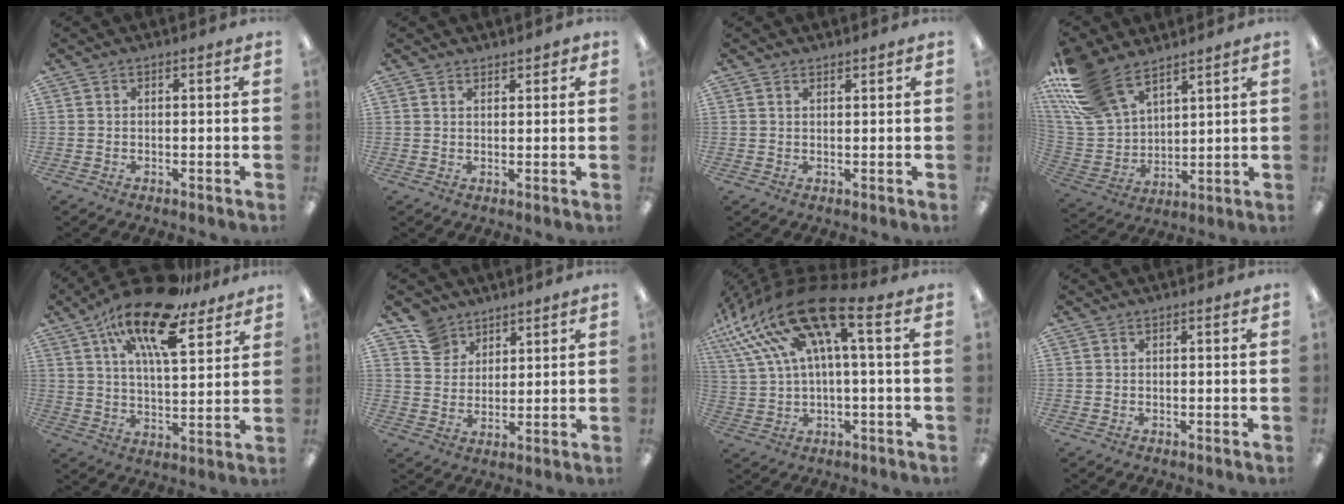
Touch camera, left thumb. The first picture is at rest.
{"total": 1.9, "force": [1.8, 0.8, 0.2], "torque": [-0.005, -0.003, 0.034]}
{"total": 1.0, "force": [1.0, 0.2, 0.1], "torque": [-0.003, -0.002, 0.019]}
{"total": 17.6, "force": [12.7, 8.8, 8.6], "torque": [-0.209, -0.053, 0.239]}
{"total": 18.7, "force": [12.4, 6.2, 12.6], "torque": [-0.213, -0.069, 0.207]}
{"total": 7.4, "force": [5.7, 4.5, 0.7], "torque": [-0.025, -0.028, 0.113]}
{"total": 19.7, "force": [9.0, 6.0, 16.5], "torque": [-0.340, -0.052, 0.152]}
{"total": 0.0}